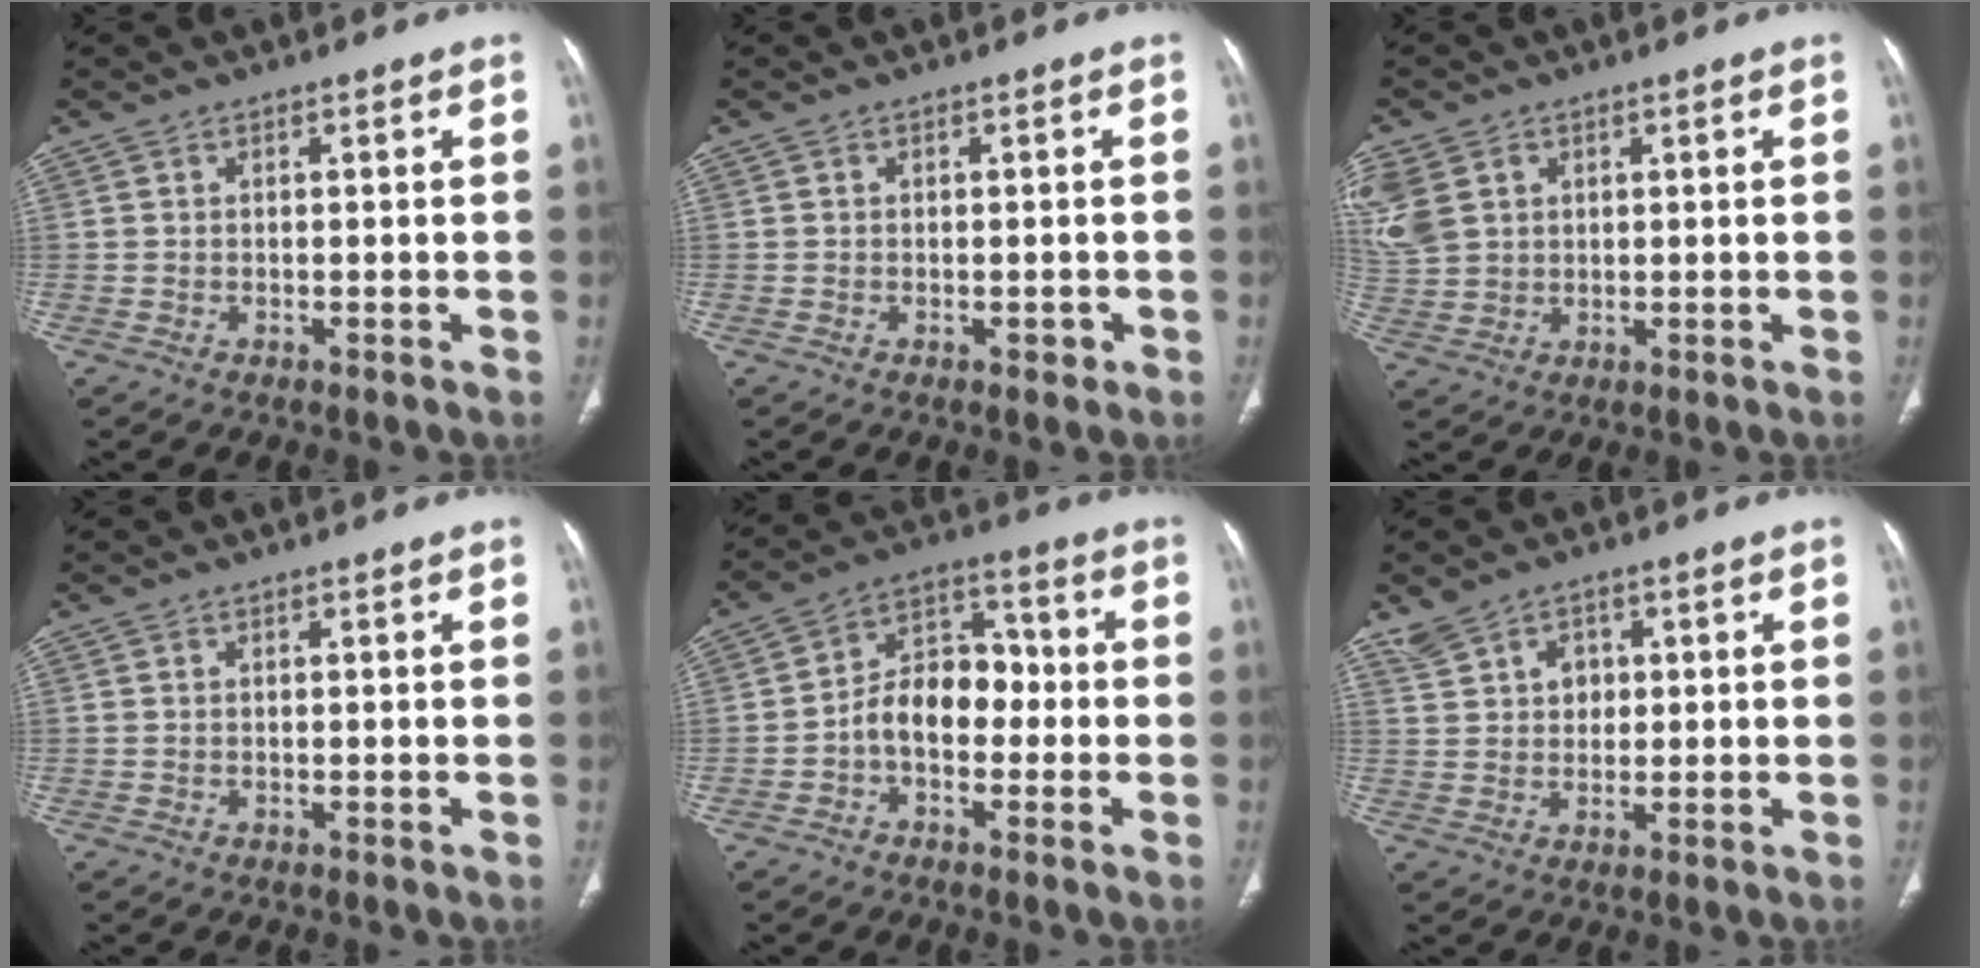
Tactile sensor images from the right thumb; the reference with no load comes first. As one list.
[{"total": 1.0, "force": [-0.4, 0.7, 0.6], "torque": [-0.001, 0.000, -0.004]}, {"total": 9.6, "force": [3.3, 7.4, 5.1], "torque": [-0.124, 0.004, 0.077]}, {"total": 0.0}, {"total": 9.6, "force": [-1.9, 6.6, 6.7], "torque": [-0.083, 0.042, -0.044]}, {"total": 4.9, "force": [2.1, 3.7, 2.4], "torque": [-0.028, -0.003, 0.042]}]